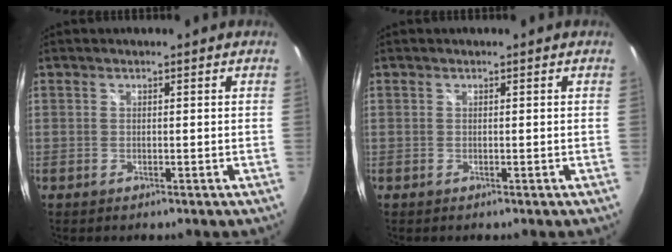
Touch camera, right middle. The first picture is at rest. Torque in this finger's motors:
{"motor_torque": [0.00, 0.00, -0.01, 0.00]}